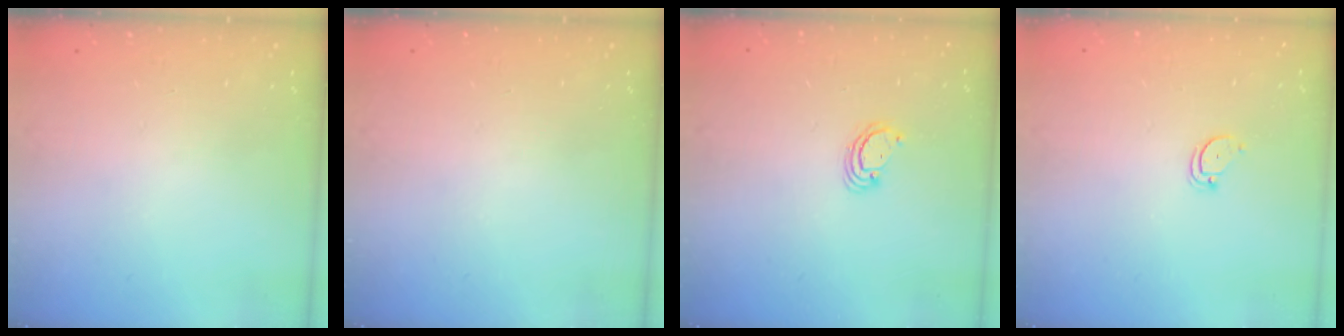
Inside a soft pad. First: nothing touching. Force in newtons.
{"total": 0.0}
{"total": 2.7, "press": 2.7, "slide": 0.2}
{"total": 2.6, "press": 2.6, "slide": 0.1}